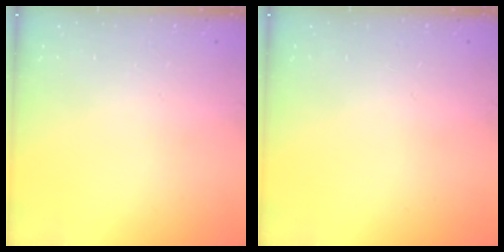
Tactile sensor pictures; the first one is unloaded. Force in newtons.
{"total": 0.0}